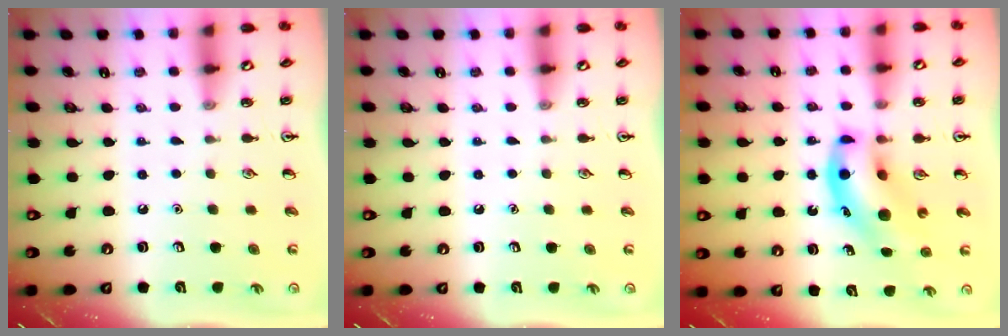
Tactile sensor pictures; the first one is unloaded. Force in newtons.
{"total": 0.0}
{"total": 10.2, "press": 9.8, "slide": 2.7}